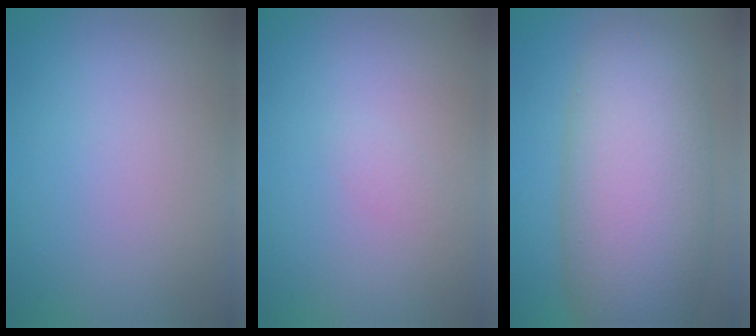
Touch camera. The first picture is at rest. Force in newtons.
{"total": 0.7, "press": 0.7, "slide": 0.1}
{"total": 11.6, "press": 11.5, "slide": 0.5}